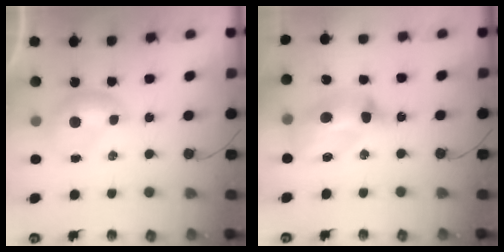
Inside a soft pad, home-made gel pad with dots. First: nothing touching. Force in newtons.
{"total": 12.6, "press": 12.5, "slide": 1.5}